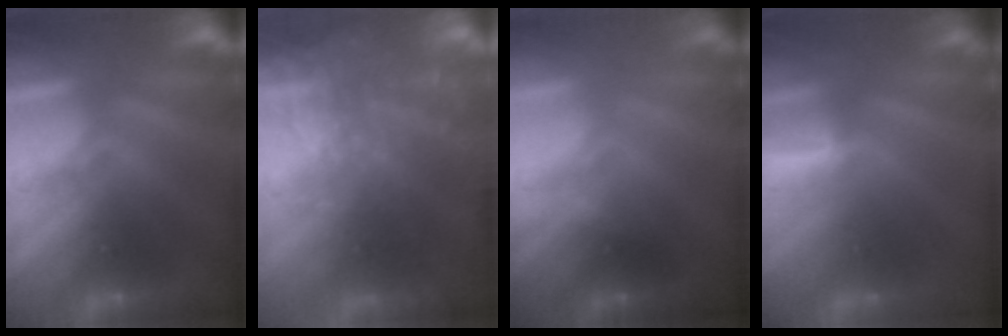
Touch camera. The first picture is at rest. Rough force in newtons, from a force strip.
{"total": 7.7}
{"total": 1.6}
{"total": 2.9}